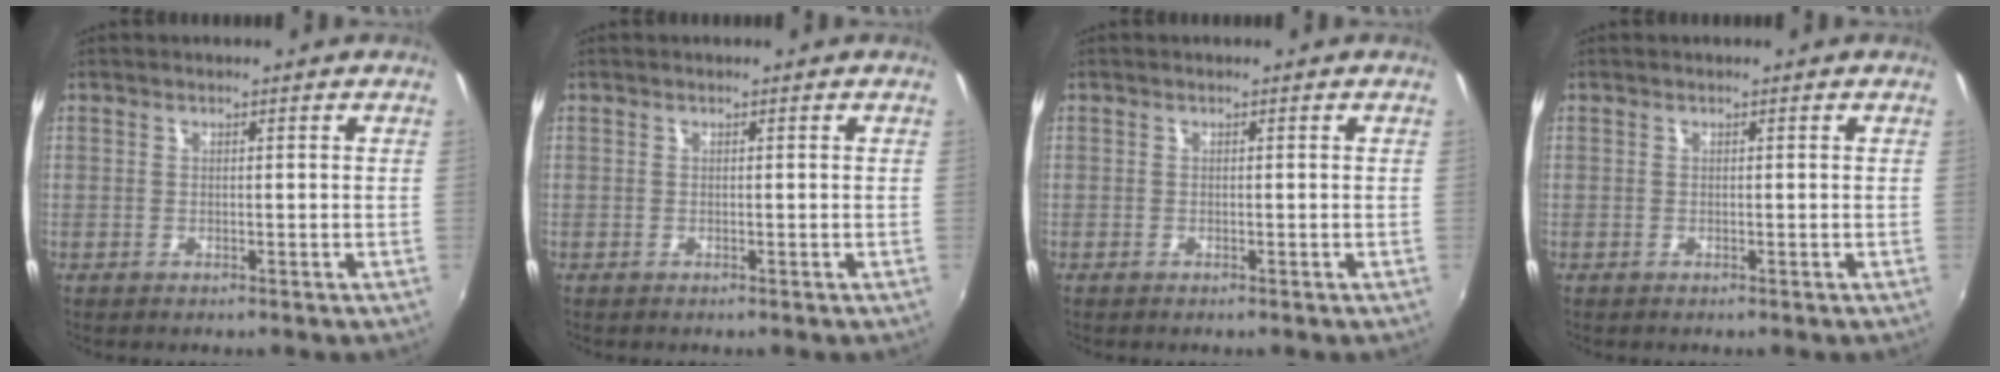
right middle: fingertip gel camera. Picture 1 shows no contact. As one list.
[{"total": 0.0}, {"total": 0.0}, {"total": 0.0}]